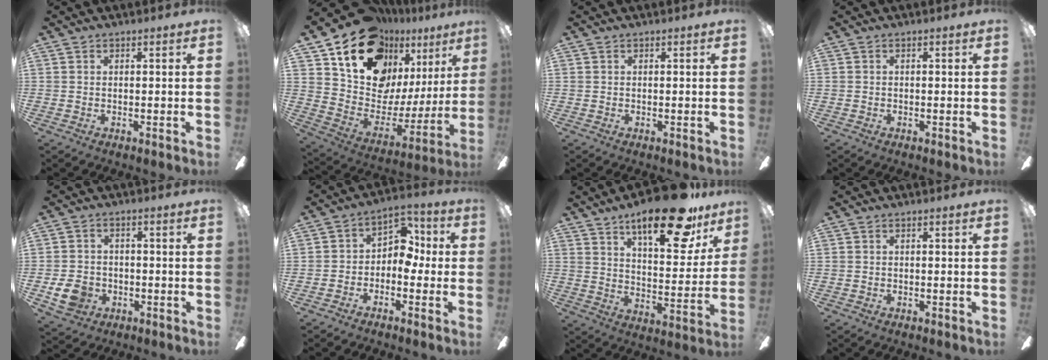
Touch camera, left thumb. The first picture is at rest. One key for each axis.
{"total": 19.1, "fx": 12.8, "fy": 11.8, "fz": 7.9, "tx": -0.138, "ty": -0.091, "tz": 0.241}
{"total": 0.0}
{"total": 0.0}
{"total": 7.0, "fx": -2.5, "fy": 5.6, "fz": 3.4, "tx": -0.080, "ty": 0.012, "tz": -0.047}
{"total": 6.8, "fx": -0.8, "fy": 5.6, "fz": 3.8, "tx": -0.049, "ty": 0.017, "tz": -0.016}
{"total": 21.3, "fx": 14.7, "fy": 6.9, "fz": 13.8, "tx": -0.203, "ty": -0.083, "tz": 0.235}
{"total": 0.0}